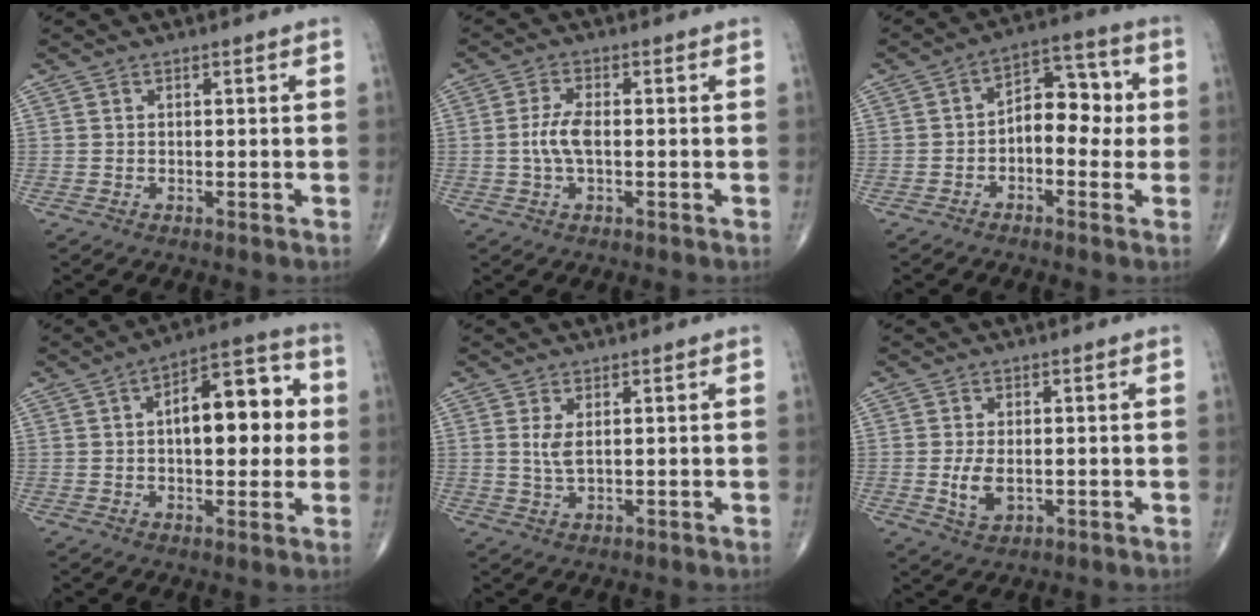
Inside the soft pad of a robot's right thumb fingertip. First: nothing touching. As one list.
[{"total": 4.5, "force": [-0.4, 1.8, 4.1], "torque": [-0.096, 0.006, -0.011]}, {"total": 9.1, "force": [-0.7, 5.7, 7.1], "torque": [-0.060, 0.037, -0.024]}, {"total": 14.8, "force": [1.7, 7.1, 12.8], "torque": [-0.149, 0.026, 0.019]}, {"total": 2.9, "force": [0.7, 1.0, 2.6], "torque": [-0.055, -0.006, 0.021]}, {"total": 4.7, "force": [-0.5, 2.7, 3.8], "torque": [-0.070, -0.007, -0.002]}]